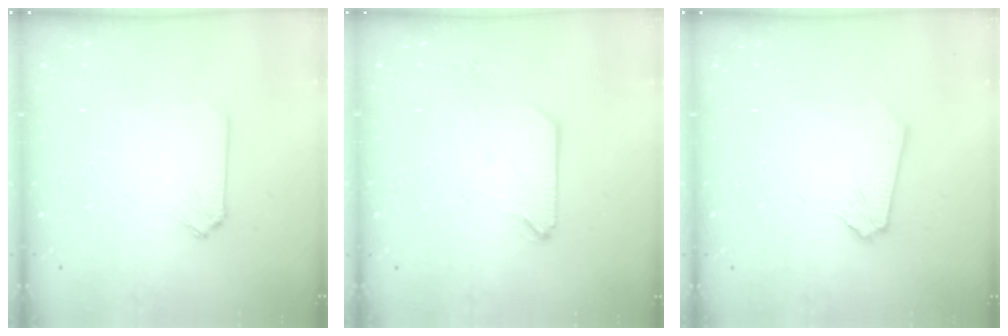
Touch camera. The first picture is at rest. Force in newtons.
{"total": 0.0}
{"total": 0.0}